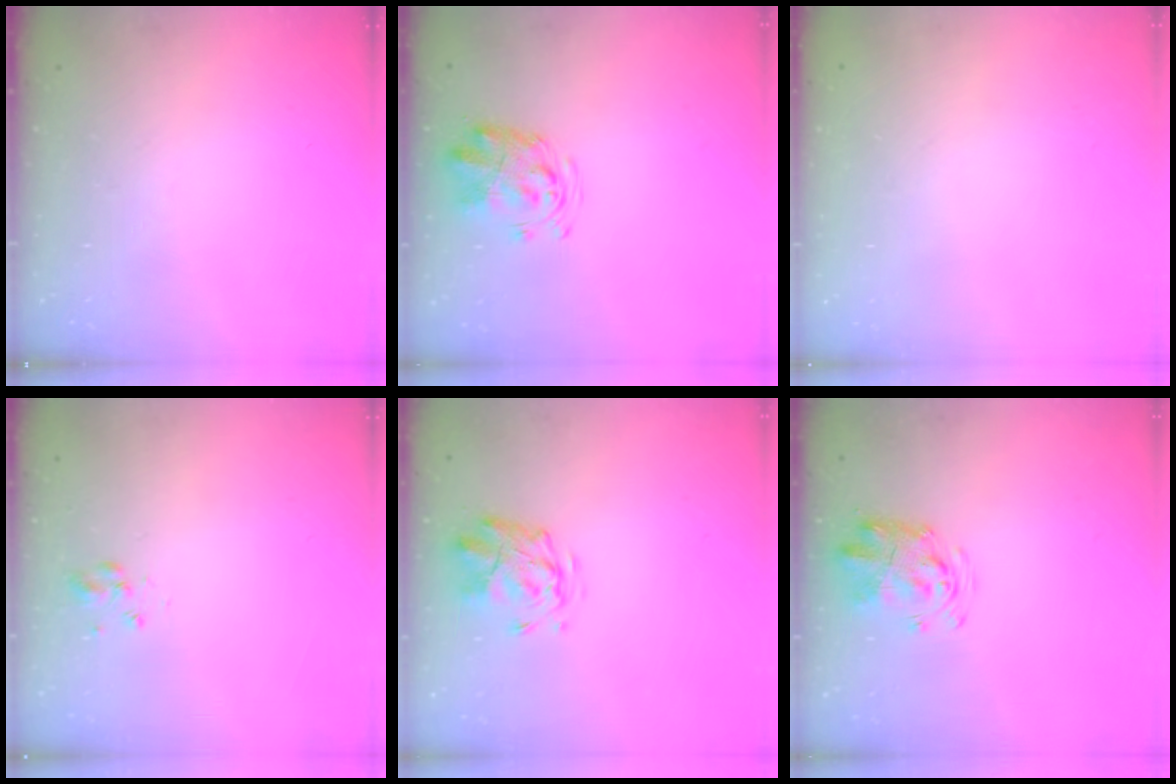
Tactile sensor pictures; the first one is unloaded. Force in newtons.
{"total": 3.0, "press": 3.0, "slide": 0.6}
{"total": 1.8, "press": 1.8, "slide": 0.2}
{"total": 3.0, "press": 2.9, "slide": 0.8}
{"total": 2.9, "press": 2.5, "slide": 1.4}
{"total": 3.4, "press": 3.4, "slide": 0.4}